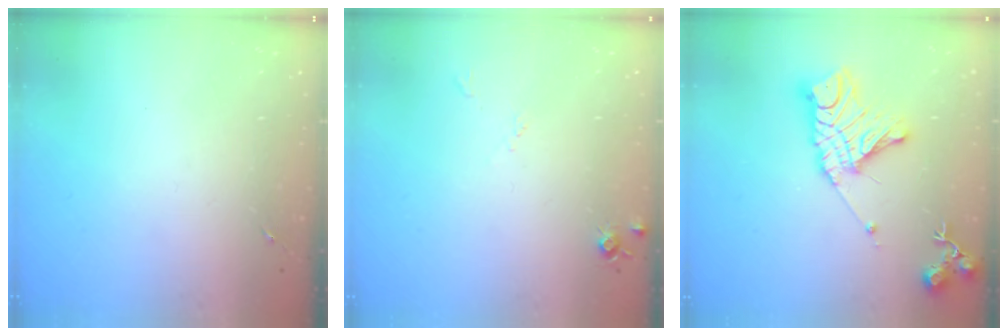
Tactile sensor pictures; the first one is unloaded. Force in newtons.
{"total": 5.4, "press": 5.4, "slide": 0.6}
{"total": 17.0, "press": 16.9, "slide": 1.3}